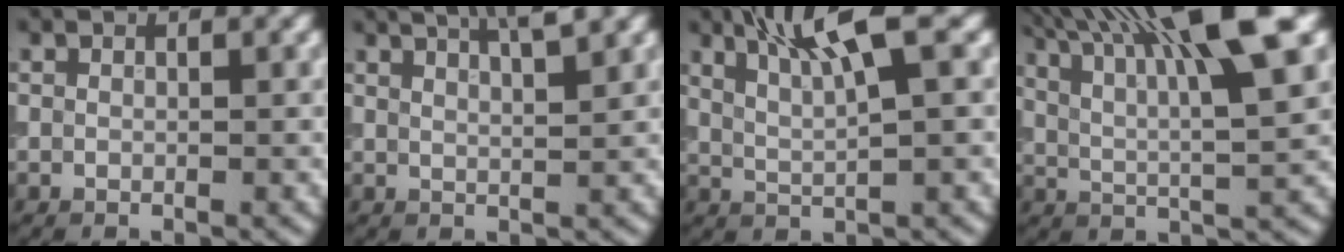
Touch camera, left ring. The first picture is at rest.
{"total": 4.2, "force": [3.1, 1.0, 2.6], "torque": [-0.011, 0.023, 0.024]}
{"total": 5.5, "force": [3.0, 0.9, 4.6], "torque": [-0.072, 0.010, 0.053]}
{"total": 11.5, "force": [6.2, 2.6, 9.3], "torque": [-0.151, 0.016, 0.102]}